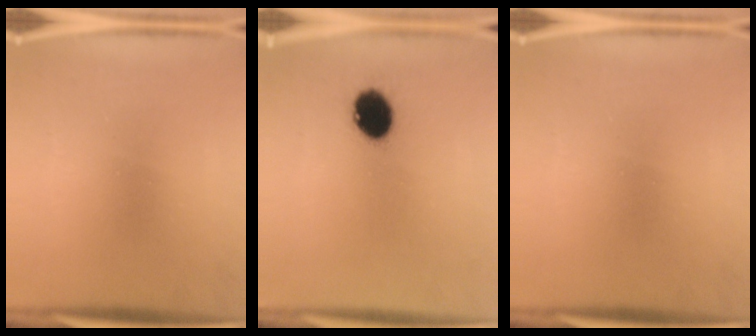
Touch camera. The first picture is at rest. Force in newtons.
{"total": 8.6}
{"total": 0.0}